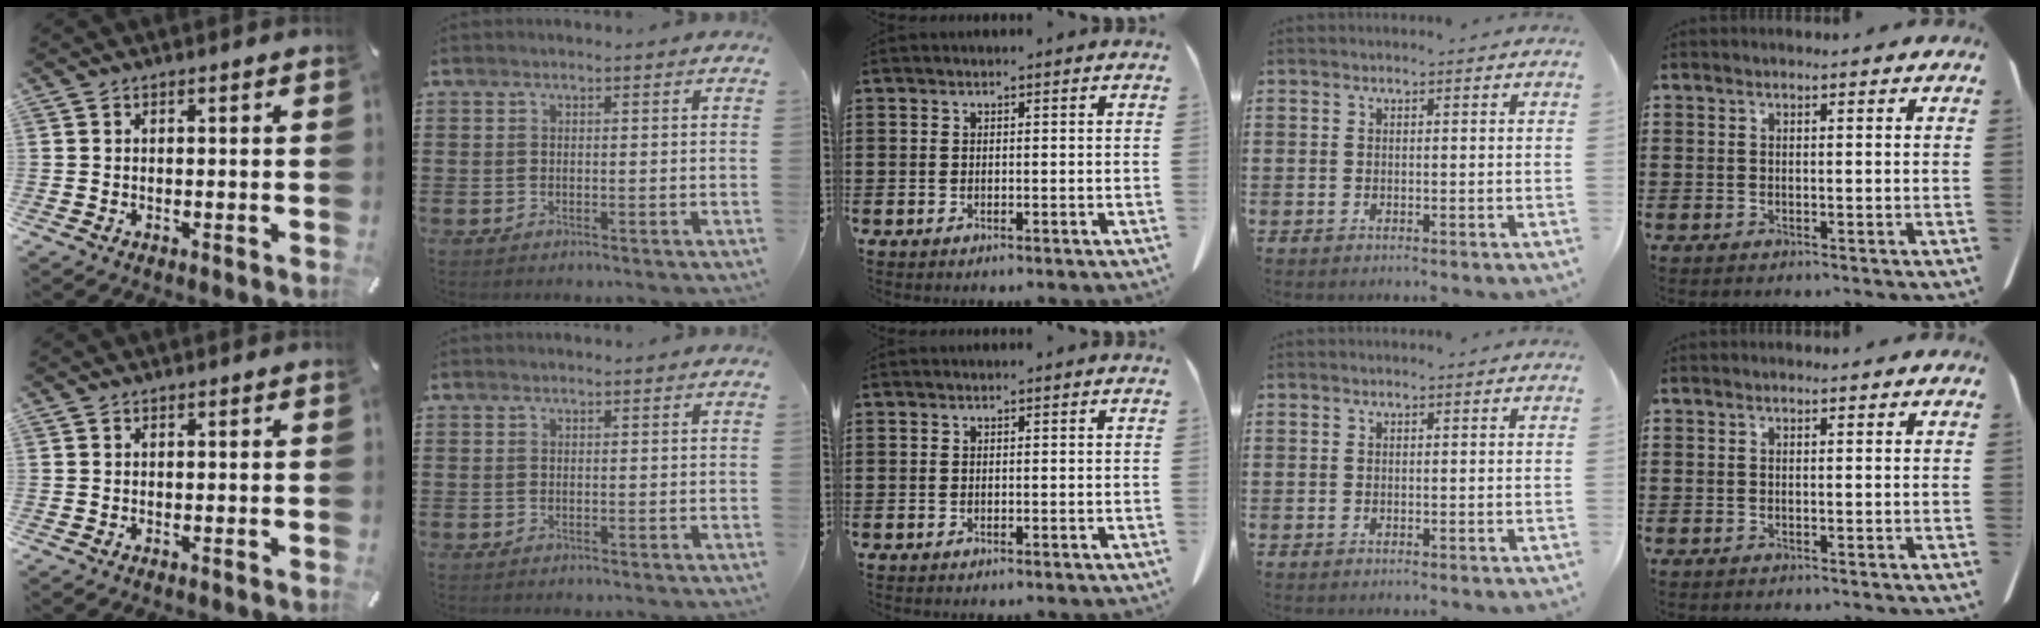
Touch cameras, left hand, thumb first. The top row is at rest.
{}